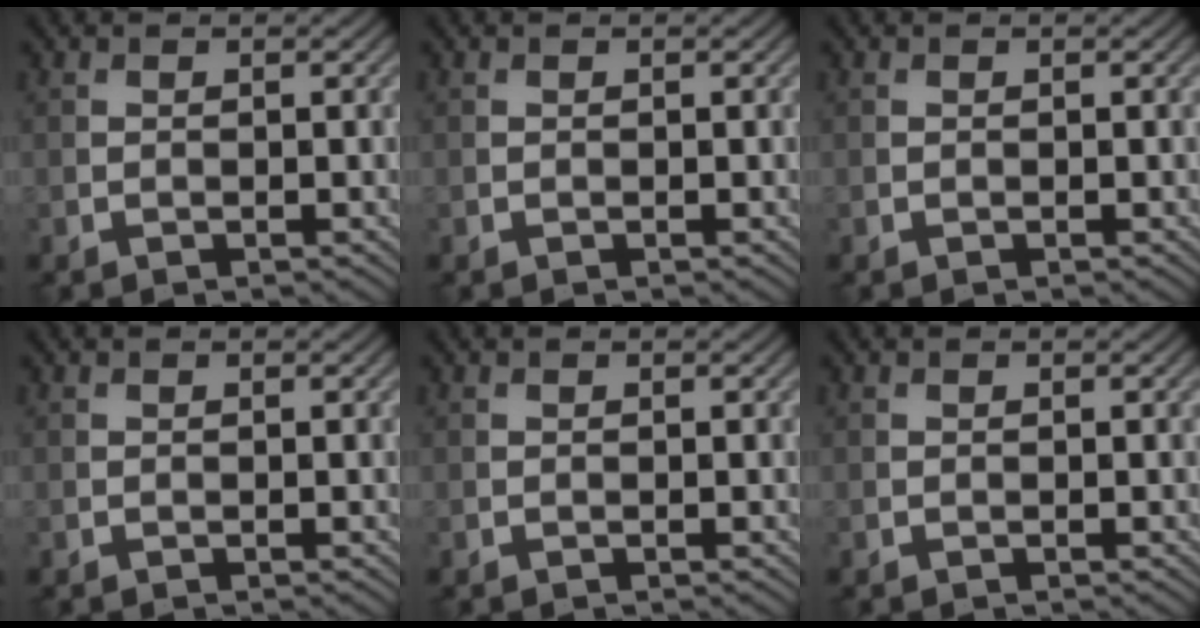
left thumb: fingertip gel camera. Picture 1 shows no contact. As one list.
[{"total": 0.0}, {"total": 0.0}, {"total": 0.0}, {"total": 0.0}, {"total": 0.0}]